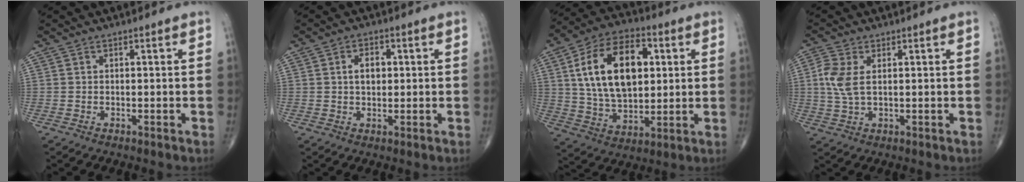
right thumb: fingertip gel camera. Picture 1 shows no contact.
{"total": 4.2, "force": [0.7, 2.7, 3.1], "torque": [-0.039, 0.004, 0.010]}
{"total": 20.1, "force": [4.4, 11.8, 15.7], "torque": [-0.248, 0.004, 0.077]}
{"total": 5.7, "force": [1.1, 3.0, 4.8], "torque": [-0.121, 0.006, 0.022]}